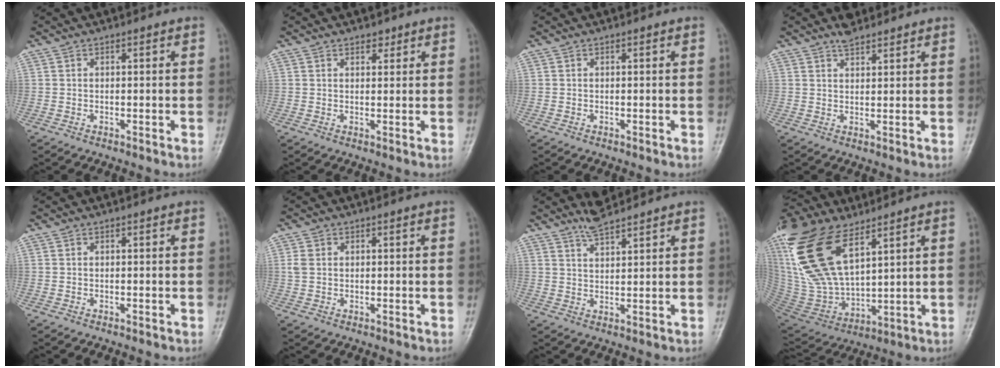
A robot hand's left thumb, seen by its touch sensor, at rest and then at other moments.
{"total": 1.9, "force": [1.4, 1.0, 0.8], "torque": [0.001, -0.007, 0.018]}
{"total": 0.0}
{"total": 3.1, "force": [2.7, 1.2, 1.0], "torque": [-0.008, -0.013, 0.044]}
{"total": 0.0}
{"total": 2.2, "force": [0.5, 1.8, 1.2], "torque": [-0.025, 0.004, 0.012]}
{"total": 4.1, "force": [3.9, 0.5, 1.3], "torque": [-0.023, -0.020, 0.077]}
{"total": 23.3, "force": [11.8, 11.1, 16.8], "torque": [-0.364, -0.036, 0.239]}